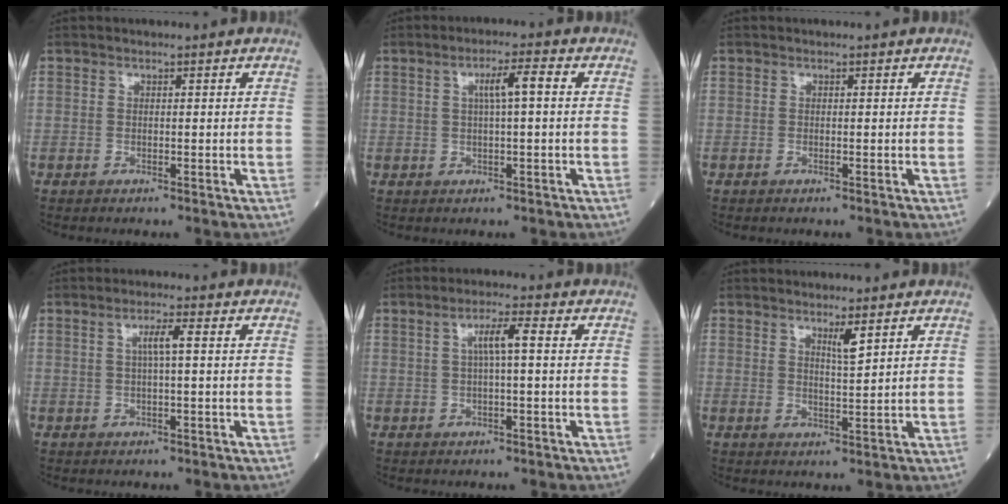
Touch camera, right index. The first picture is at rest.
{"total": 4.0, "force": [0.7, 0.2, 4.0], "torque": [-0.069, 0.009, 0.012]}
{"total": 0.0}
{"total": 2.8, "force": [0.5, 0.0, 2.8], "torque": [-0.050, 0.003, 0.008]}
{"total": 3.9, "force": [0.6, 0.2, 3.8], "torque": [-0.070, 0.010, 0.011]}
{"total": 2.7, "force": [1.9, 0.0, 1.9], "torque": [-0.036, -0.004, 0.037]}